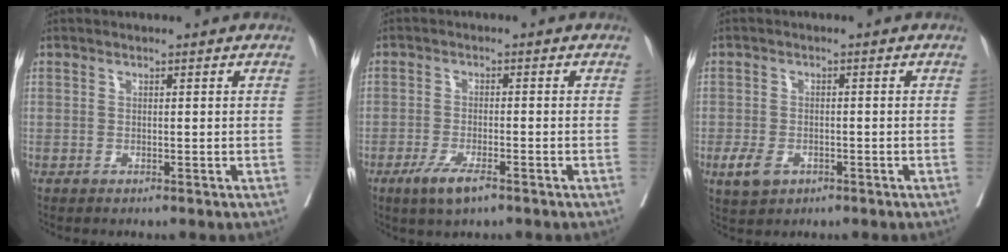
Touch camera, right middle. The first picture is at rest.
{"total": 4.7, "force": [-2.9, 1.0, 3.5], "torque": [-0.074, -0.008, -0.048]}
{"total": 4.0, "force": [-1.9, 2.7, 2.3], "torque": [-0.046, -0.002, -0.024]}